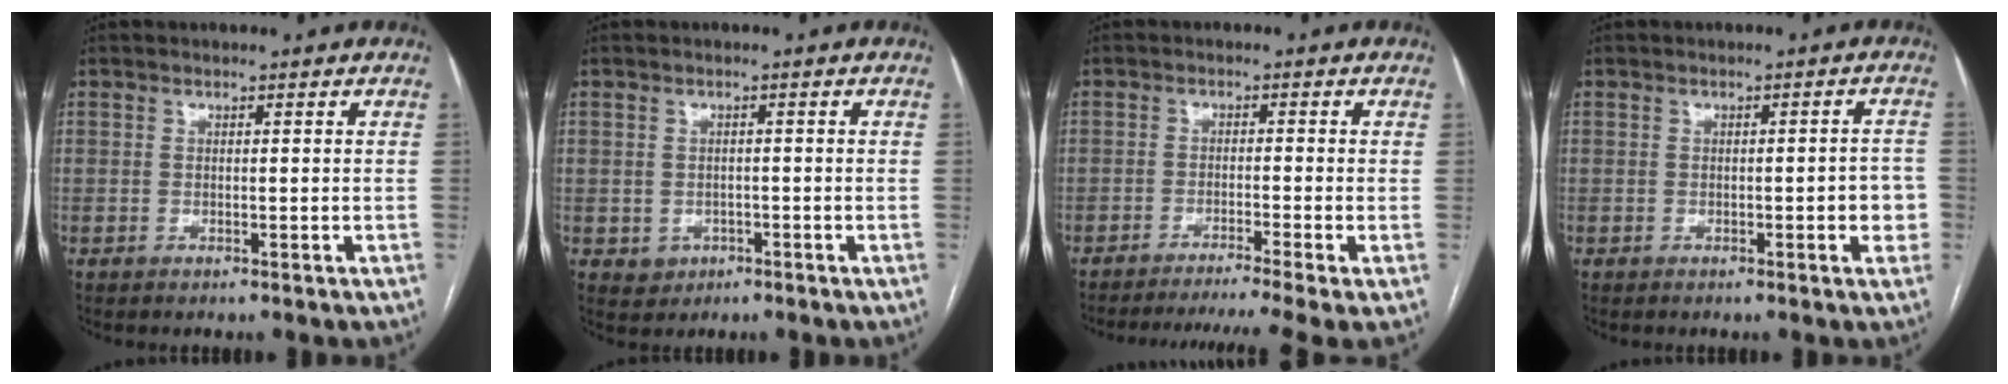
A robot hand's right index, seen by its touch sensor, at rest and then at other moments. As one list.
[{"total": 2.7, "force": [-1.0, 2.4, 0.6], "torque": [-0.004, 0.005, -0.009]}, {"total": 10.2, "force": [-8.5, -1.8, 5.5], "torque": [-0.074, -0.015, -0.127]}, {"total": 3.8, "force": [-0.9, 1.1, 3.5], "torque": [-0.037, 0.010, -0.010]}]